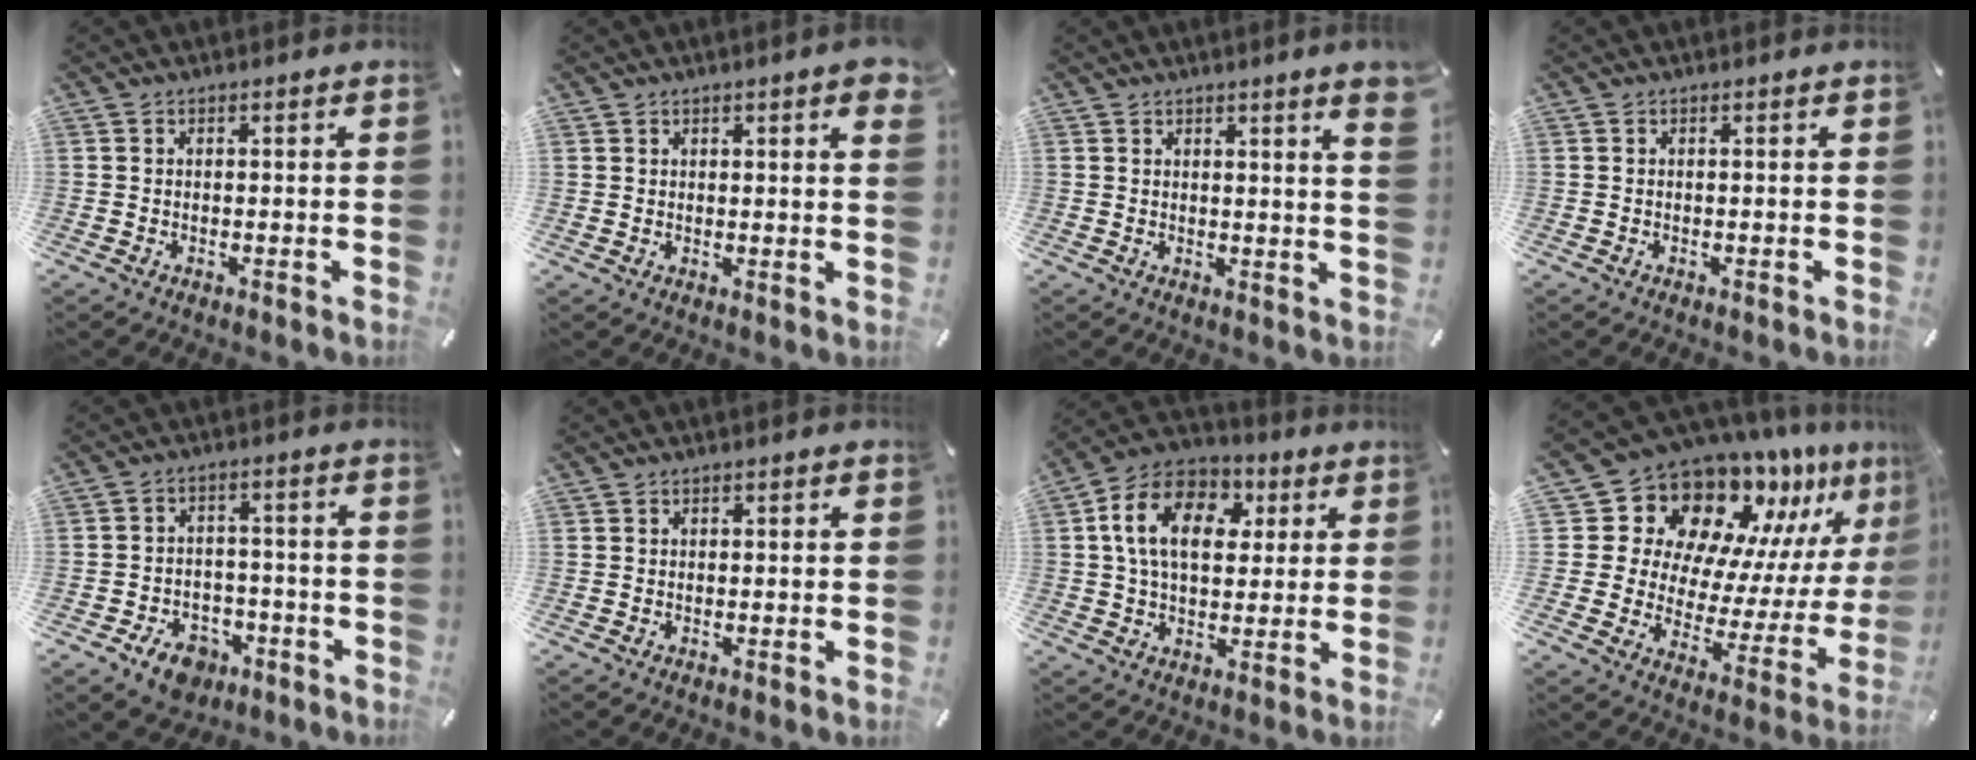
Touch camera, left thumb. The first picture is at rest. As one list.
[{"total": 2.2, "force": [1.7, 0.8, 1.1], "torque": [-0.008, -0.004, 0.029]}, {"total": 3.7, "force": [2.3, 0.1, 2.9], "torque": [-0.044, -0.012, 0.037]}, {"total": 0.0}, {"total": 7.6, "force": [-4.4, 5.4, 3.1], "torque": [-0.060, 0.030, -0.078]}, {"total": 0.7, "force": [0.3, 0.6, 0.0], "torque": [0.002, 0.002, 0.006]}, {"total": 15.4, "force": [3.7, 10.9, 10.2], "torque": [-0.193, 0.009, 0.064]}, {"total": 16.7, "force": [12.7, 9.5, 5.0], "torque": [-0.084, -0.130, 0.222]}]